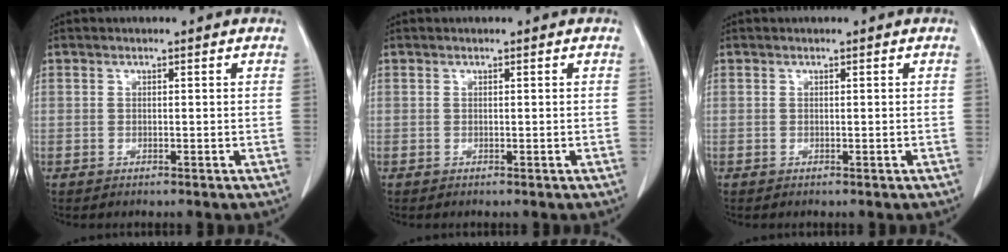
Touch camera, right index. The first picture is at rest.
{"total": 0.0}
{"total": 0.0}